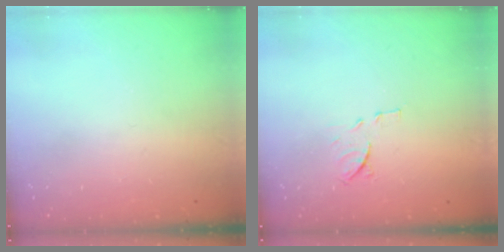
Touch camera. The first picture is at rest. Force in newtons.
{"total": 8.6, "press": 8.5, "slide": 1.1}